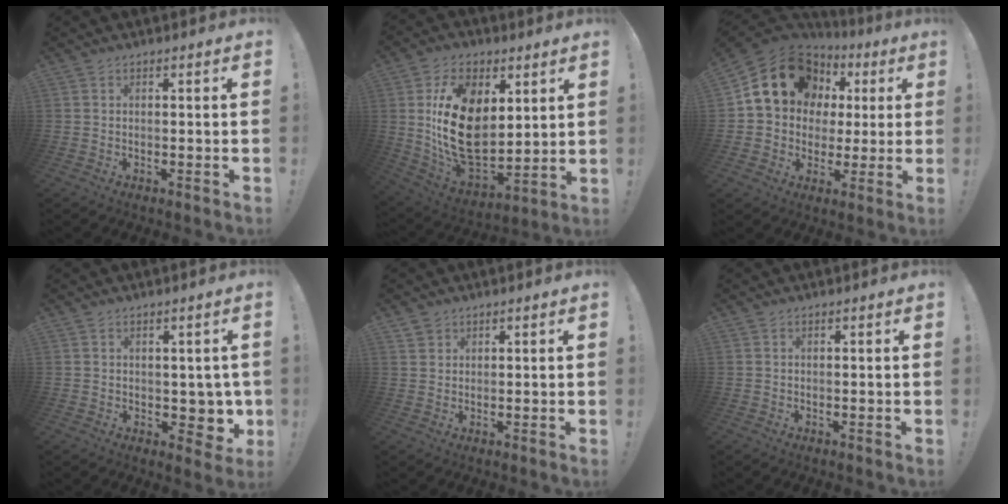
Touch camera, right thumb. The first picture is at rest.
{"total": 22.3, "force": [4.1, 15.1, 16.0], "torque": [-0.298, -0.029, 0.083]}
{"total": 18.4, "force": [6.5, 14.7, 9.0], "torque": [-0.132, -0.020, 0.140]}
{"total": 5.9, "force": [1.0, 4.8, 3.3], "torque": [-0.018, -0.015, 0.025]}
{"total": 1.9, "force": [1.5, 1.1, 0.0], "torque": [0.008, -0.013, 0.028]}
{"total": 0.0}